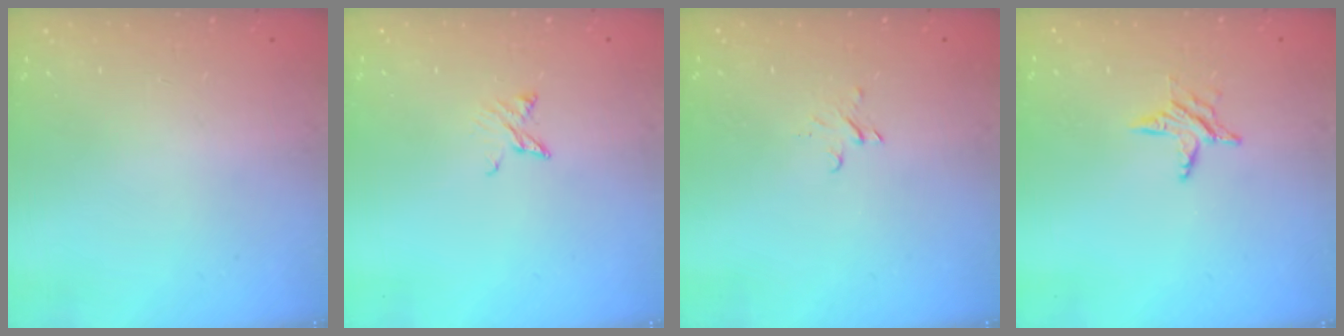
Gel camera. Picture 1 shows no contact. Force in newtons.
{"total": 3.9, "press": 3.9, "slide": 0.4}
{"total": 2.2, "press": 2.2, "slide": 0.2}
{"total": 5.3, "press": 5.3, "slide": 0.5}